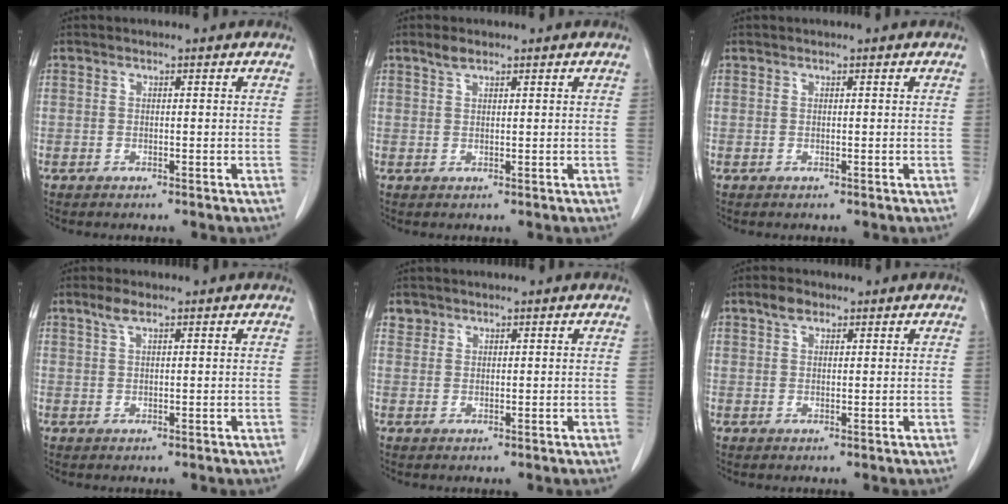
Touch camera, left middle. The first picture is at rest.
{"total": 1.8, "force": [1.4, 0.6, 0.9], "torque": [-0.022, 0.003, 0.028]}
{"total": 0.0}
{"total": 2.2, "force": [1.5, 0.5, 1.5], "torque": [-0.038, 0.007, 0.032]}
{"total": 1.5, "force": [1.1, 1.0, -0.2], "torque": [0.011, 0.005, 0.016]}
{"total": 2.4, "force": [1.6, 1.3, 1.2], "torque": [-0.027, 0.007, 0.029]}